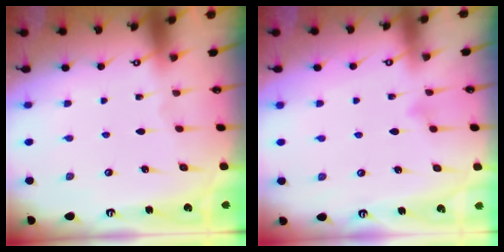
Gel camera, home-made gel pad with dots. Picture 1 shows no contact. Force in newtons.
{"total": 3.8, "press": 3.8, "slide": 0.4}